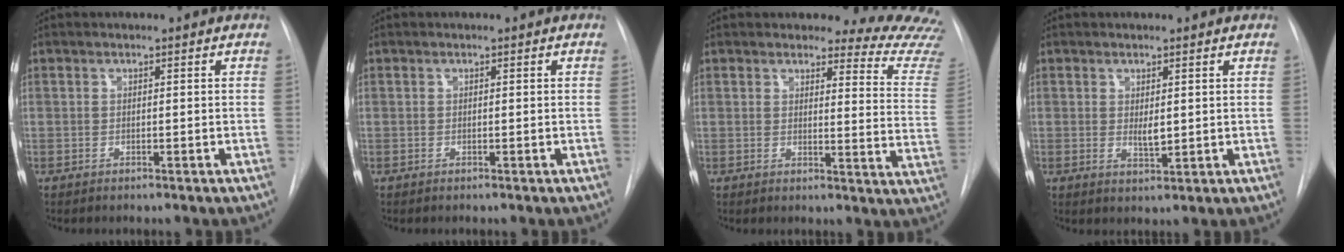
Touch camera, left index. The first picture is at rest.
{"total": 0.0}
{"total": 14.1, "force": [13.9, 1.5, 1.3], "torque": [0.021, -0.139, 0.115]}
{"total": 2.1, "force": [0.6, 0.9, 1.8], "torque": [-0.032, -0.008, 0.014]}